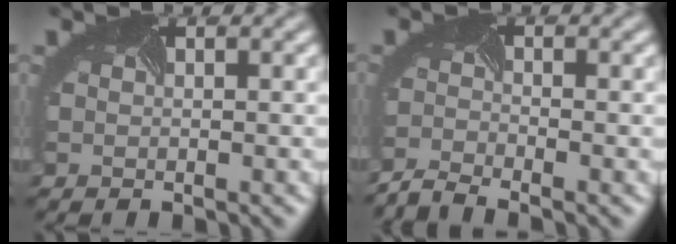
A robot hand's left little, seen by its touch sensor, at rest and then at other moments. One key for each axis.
{"total": 3.1, "fx": -3.1, "fy": -0.3, "fz": 0.1, "tx": -0.011, "ty": -0.008, "tz": -0.064}